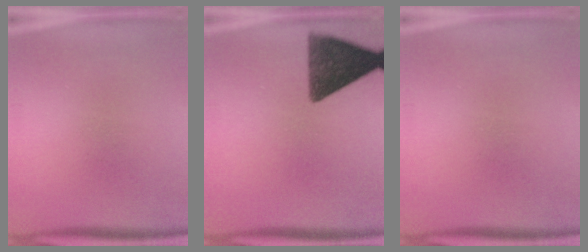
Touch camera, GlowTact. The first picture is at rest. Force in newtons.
{"total": 12.3}
{"total": 0.0}